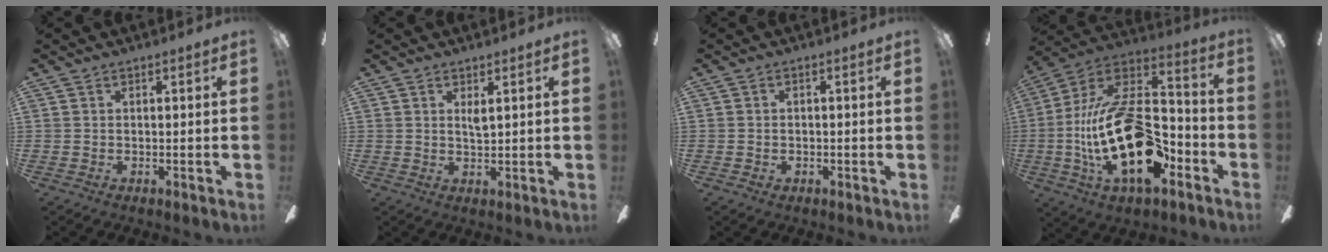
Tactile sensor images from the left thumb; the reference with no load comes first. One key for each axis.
{"total": 2.0, "fx": 1.1, "fy": 0.3, "fz": 1.7, "tx": -0.036, "ty": 0.000, "tz": 0.017}
{"total": 0.8, "fx": -0.3, "fy": 0.6, "fz": 0.5, "tx": -0.008, "ty": 0.004, "tz": -0.008}
{"total": 27.5, "fx": -6.2, "fy": 13.9, "fz": 22.9, "tx": -0.462, "ty": 0.032, "tz": -0.102}